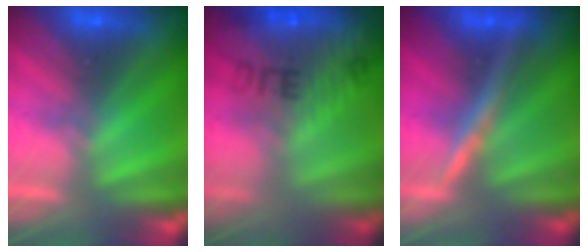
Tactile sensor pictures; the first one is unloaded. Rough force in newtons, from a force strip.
{"total": 8.8}
{"total": 2.5}